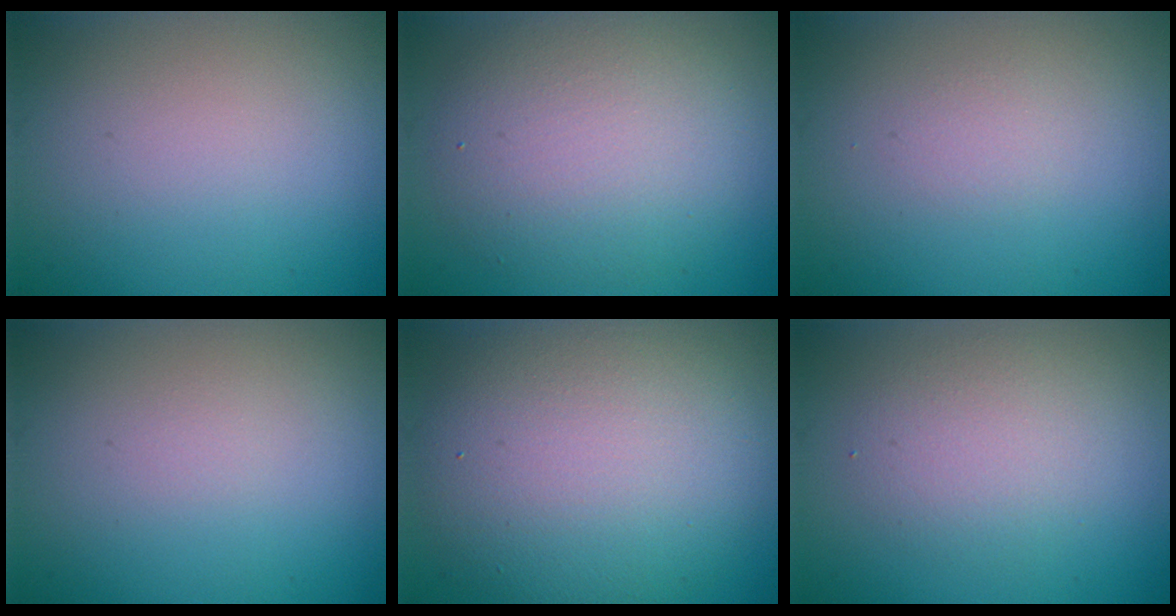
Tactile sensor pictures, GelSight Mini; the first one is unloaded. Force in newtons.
{"total": 5.9, "press": 5.9, "slide": 0.2}
{"total": 0.7, "press": 0.7, "slide": 0.0}
{"total": 0.0}
{"total": 9.6, "press": 9.6, "slide": 0.6}
{"total": 2.7, "press": 2.7, "slide": 0.2}